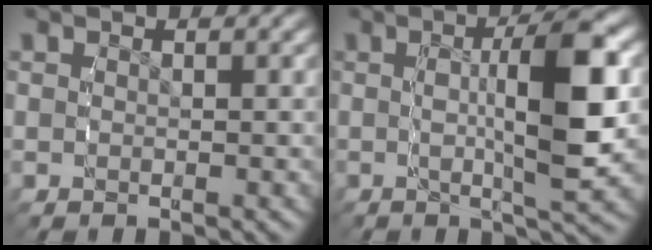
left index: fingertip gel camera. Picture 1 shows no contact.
{"total": 8.0, "force": [0.5, 1.5, 7.8], "torque": [-0.107, 0.010, 0.001]}